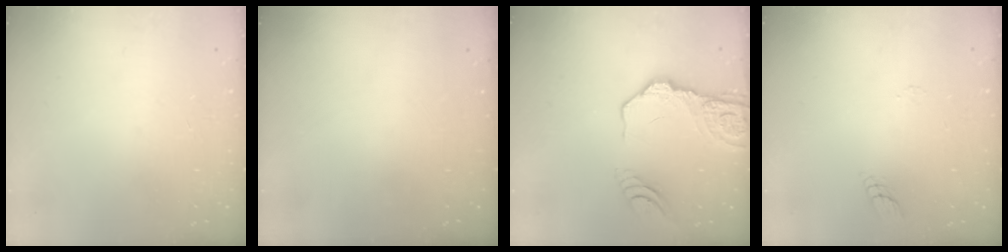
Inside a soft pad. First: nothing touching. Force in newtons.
{"total": 0.0}
{"total": 14.9, "press": 14.8, "slide": 1.3}
{"total": 6.6, "press": 6.5, "slide": 0.8}